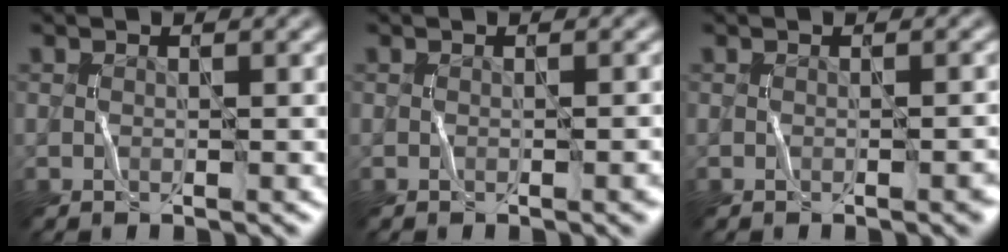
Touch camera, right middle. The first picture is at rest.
{"total": 1.8, "force": [-0.5, 0.7, 1.6], "torque": [-0.005, 0.006, -0.002]}
{"total": 1.9, "force": [-0.6, 0.6, 1.7], "torque": [-0.010, 0.008, -0.006]}